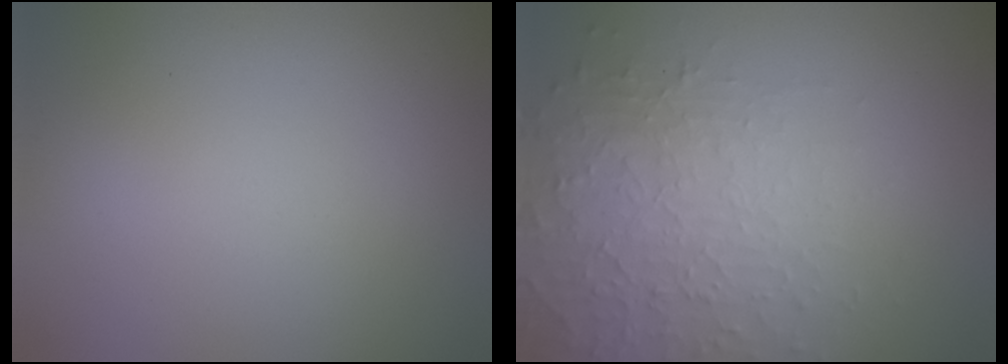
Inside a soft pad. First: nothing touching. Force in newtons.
{"total": 5.3, "press": 3.4, "slide": 4.1}